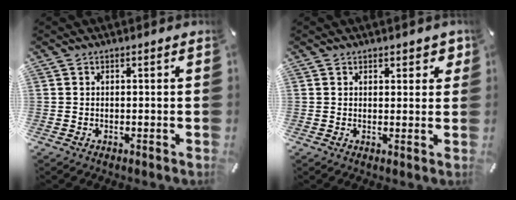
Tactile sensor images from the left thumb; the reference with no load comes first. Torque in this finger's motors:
{"motor_torque": [0.12, -0.45, -0.07, 0.22, -0.09]}